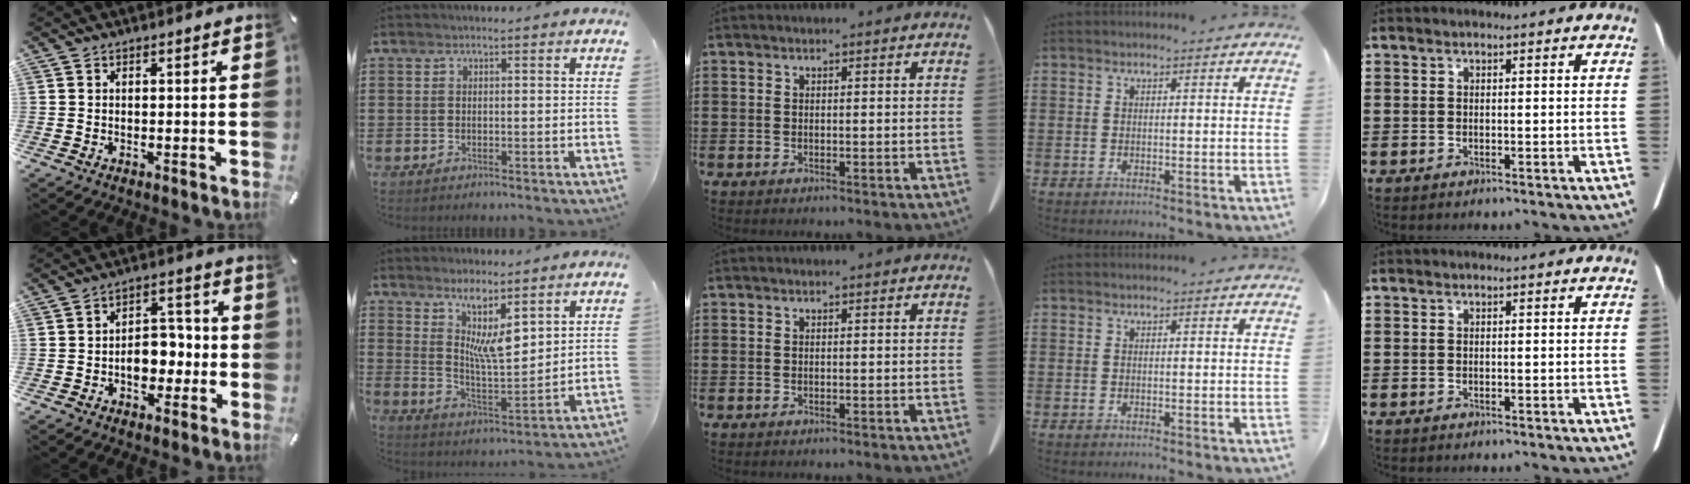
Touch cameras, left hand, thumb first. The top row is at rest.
{"thumb": {"total": 7.8, "force": [-2.2, 5.7, 4.7], "torque": [-0.055, 0.016, -0.038]}, "index": {"total": 6.9, "force": [4.4, 1.8, 5.1], "torque": [-0.103, -0.018, 0.075]}}